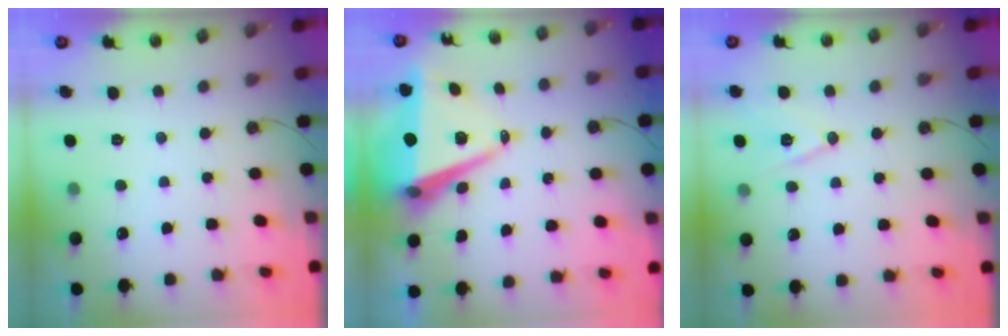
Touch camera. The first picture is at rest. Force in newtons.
{"total": 10.7, "press": 9.9, "slide": 4.1}
{"total": 10.4, "press": 9.8, "slide": 3.5}